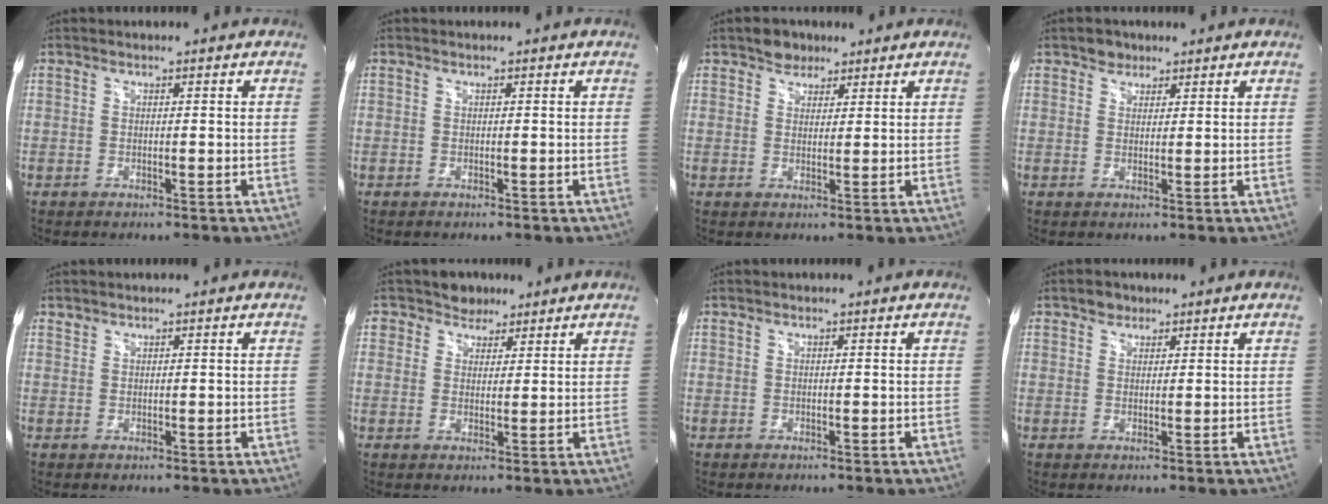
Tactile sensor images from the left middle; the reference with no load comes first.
{"total": 0.0}
{"total": 3.4, "force": [2.5, 2.2, 0.8], "torque": [-0.013, 0.005, 0.039]}
{"total": 2.2, "force": [1.6, 1.6, 0.3], "torque": [-0.004, 0.002, 0.021]}
{"total": 0.8, "force": [0.7, 0.2, -0.1], "torque": [0.001, 0.004, 0.014]}
{"total": 3.7, "force": [2.6, 2.6, -0.1], "torque": [0.006, 0.002, 0.036]}
{"total": 0.0}
{"total": 2.0, "force": [1.4, 1.4, 0.4], "torque": [-0.007, 0.002, 0.020]}